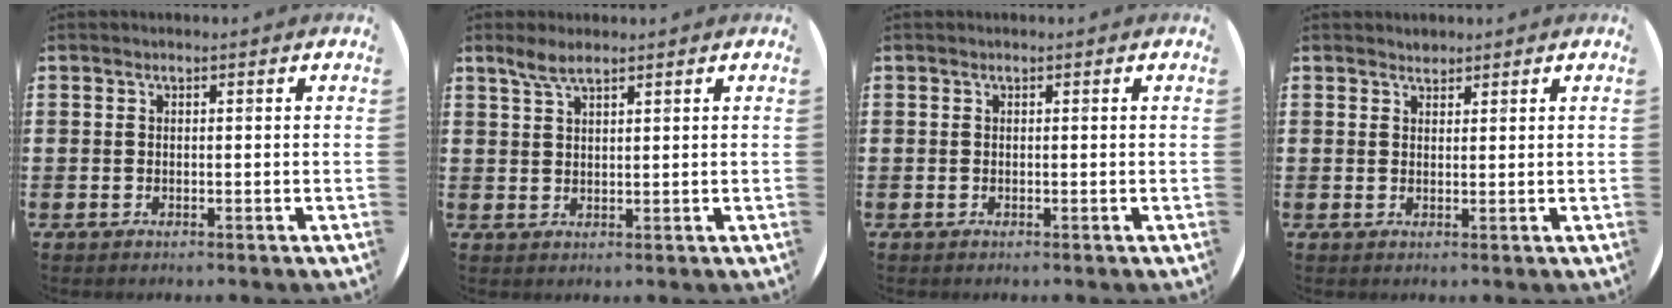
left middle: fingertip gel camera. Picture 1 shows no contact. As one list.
[{"total": 3.0, "force": [2.4, 0.6, 1.7], "torque": [-0.039, 0.003, 0.044]}, {"total": 0.0}, {"total": 1.2, "force": [1.2, 0.2, -0.1], "torque": [0.000, 0.000, 0.024]}]